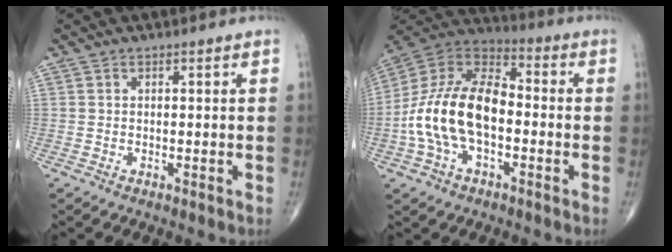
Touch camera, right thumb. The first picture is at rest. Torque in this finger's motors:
{"motor_torque": [0.49, 0.50, 0.96, -0.89, 0.28]}